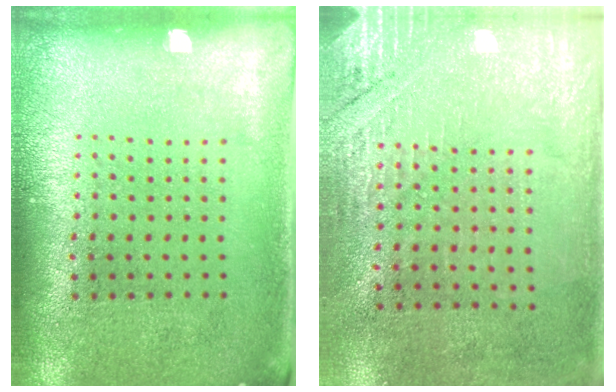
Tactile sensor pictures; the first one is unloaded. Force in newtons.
{"total": 2.7, "press": 2.4, "slide": 1.2}